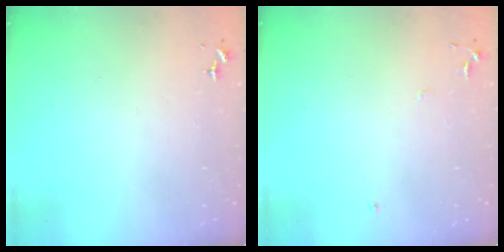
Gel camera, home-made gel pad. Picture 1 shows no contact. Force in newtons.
{"total": 5.6, "press": 5.6, "slide": 0.7}